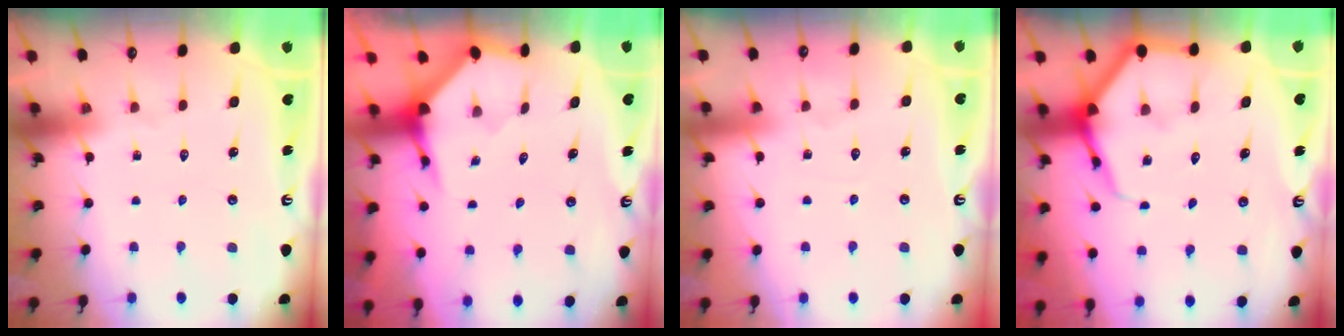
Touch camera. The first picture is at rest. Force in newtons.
{"total": 3.9, "press": 3.9, "slide": 0.5}
{"total": 3.1, "press": 3.1, "slide": 0.4}
{"total": 6.6, "press": 6.5, "slide": 0.6}